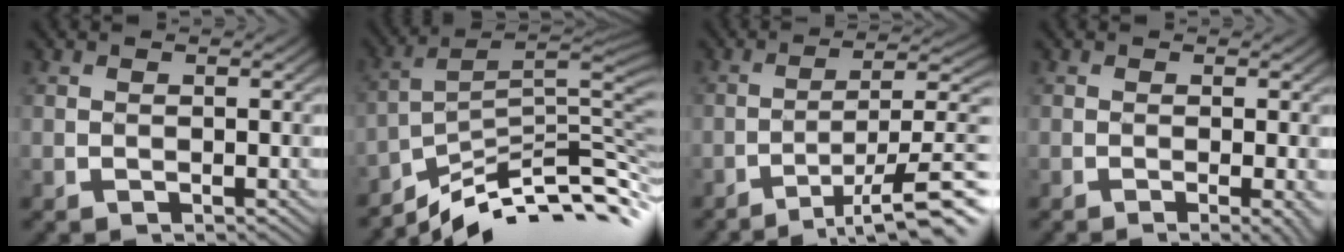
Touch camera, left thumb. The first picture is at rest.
{"total": 10.4, "force": [-7.5, 2.0, 7.0], "torque": [-0.116, 0.010, -0.126]}
{"total": 11.0, "force": [-6.3, 2.2, 8.7], "torque": [-0.127, 0.009, -0.091]}
{"total": 2.8, "force": [-0.9, 0.4, 2.6], "torque": [-0.033, 0.004, -0.018]}